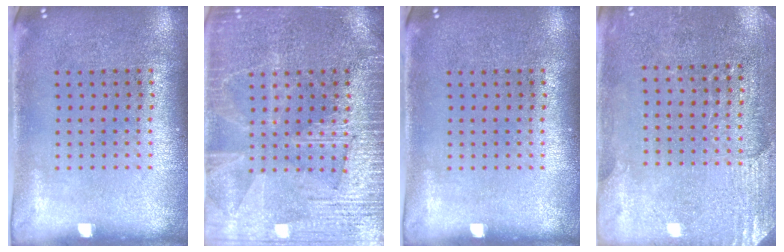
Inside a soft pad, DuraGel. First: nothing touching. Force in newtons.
{"total": 5.0, "press": 4.9, "slide": 0.6}
{"total": 0.0}
{"total": 2.8, "press": 2.6, "slide": 0.8}